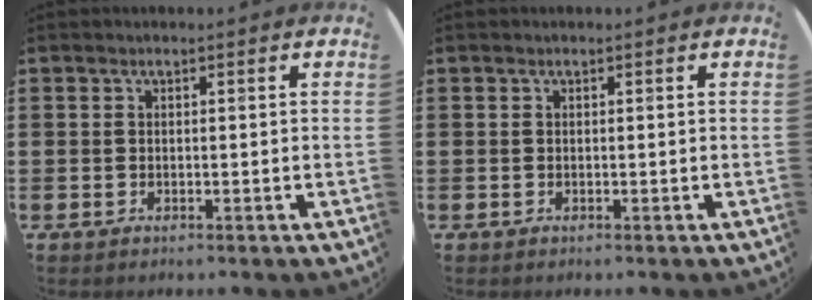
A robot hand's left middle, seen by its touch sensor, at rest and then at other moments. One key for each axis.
{"total": 0.0}